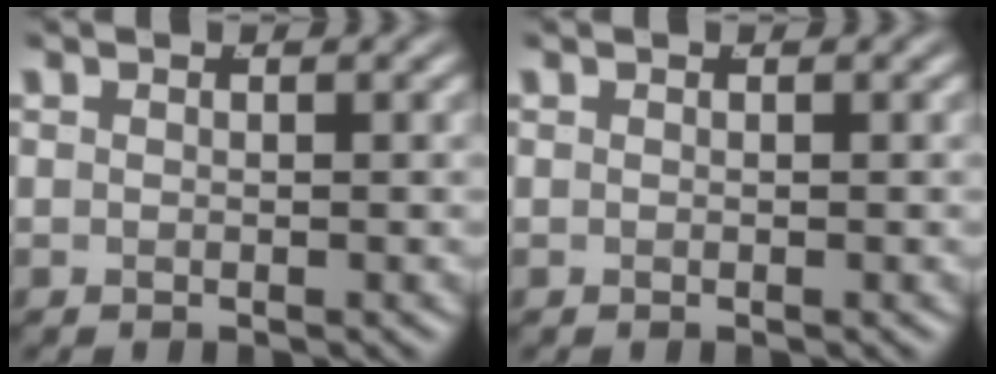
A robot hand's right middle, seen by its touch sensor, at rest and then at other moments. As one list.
[{"total": 0.0}]